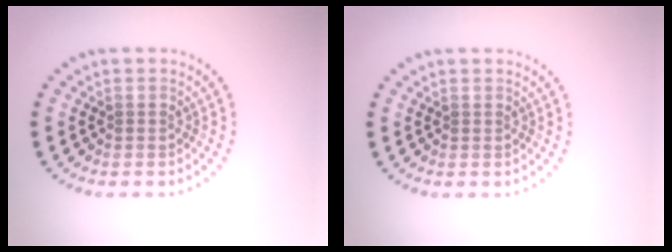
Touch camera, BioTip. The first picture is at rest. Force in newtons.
{"total": 0.0}